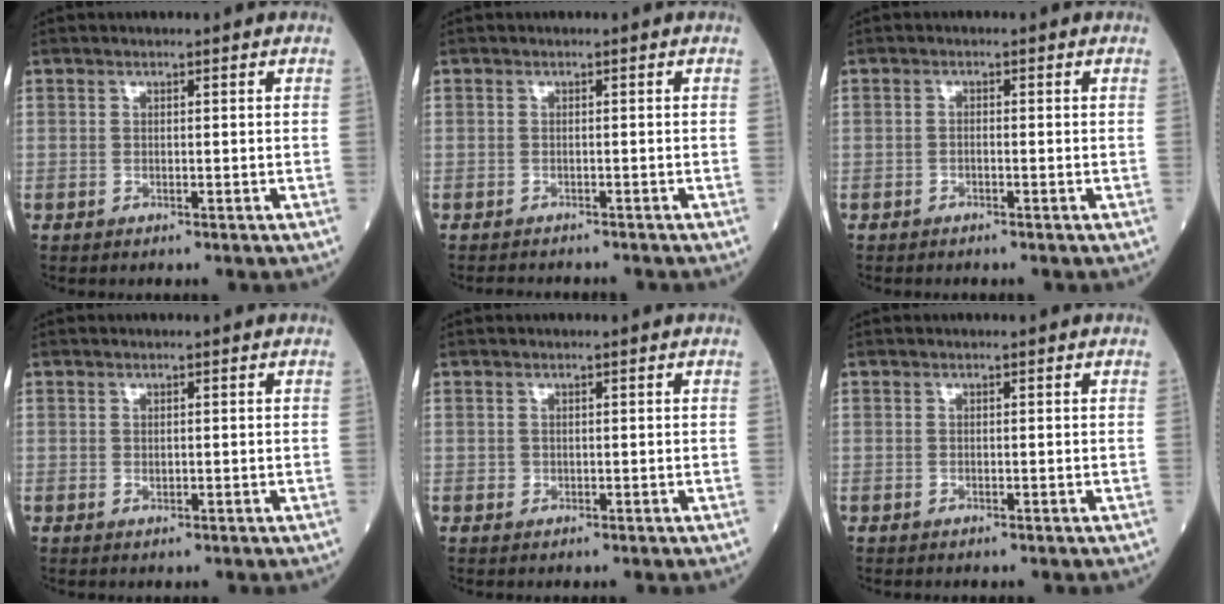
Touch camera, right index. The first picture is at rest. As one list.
[{"total": 3.3, "force": [-3.1, 1.1, 0.5], "torque": [-0.007, -0.006, -0.044]}, {"total": 0.7, "force": [-0.6, 0.0, 0.3], "torque": [-0.008, -0.001, -0.012]}, {"total": 0.5, "force": [0.0, 0.4, 0.4], "torque": [-0.004, 0.000, 0.002]}, {"total": 0.5, "force": [0.0, 0.5, 0.1], "torque": [0.004, 0.004, -0.002]}, {"total": 0.0}]